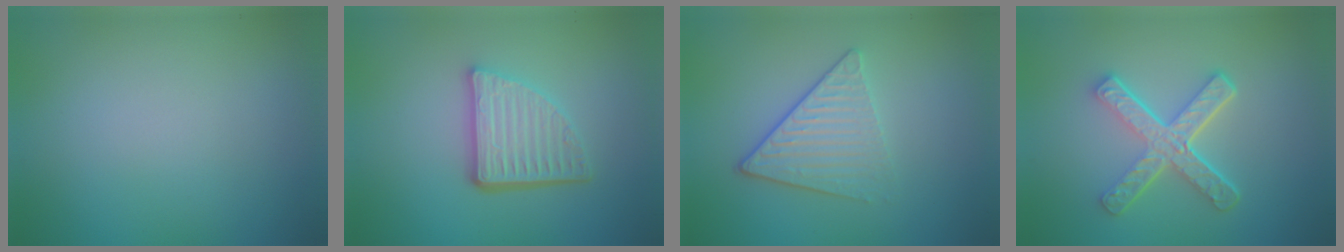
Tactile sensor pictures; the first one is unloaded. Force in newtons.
{"total": 4.8, "press": 3.4, "slide": 3.3}
{"total": 3.8, "press": 3.0, "slide": 2.4}
{"total": 5.3, "press": 3.7, "slide": 3.8}